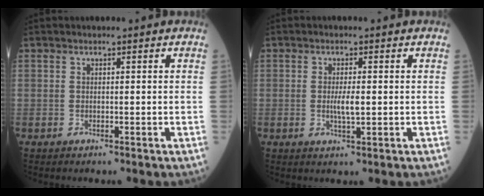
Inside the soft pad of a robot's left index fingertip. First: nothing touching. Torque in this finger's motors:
{"motor_torque": [0.60, 0.25, 0.09, 0.03]}